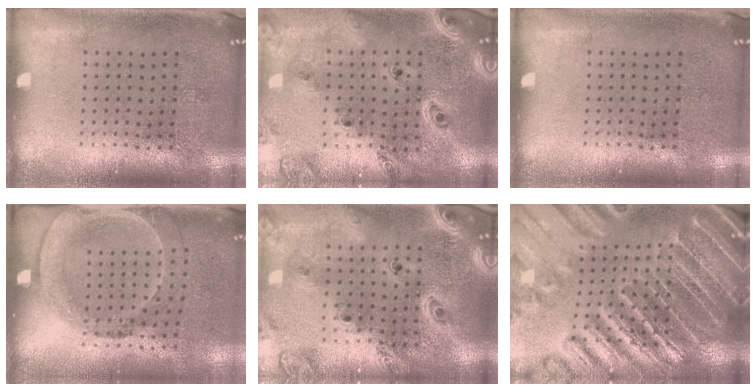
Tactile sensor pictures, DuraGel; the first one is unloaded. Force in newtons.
{"total": 2.0, "press": 1.9, "slide": 0.6}
{"total": 0.0}
{"total": 1.6, "press": 1.2, "slide": 1.1}
{"total": 3.5, "press": 2.8, "slide": 2.1}
{"total": 4.9, "press": 4.4, "slide": 2.2}